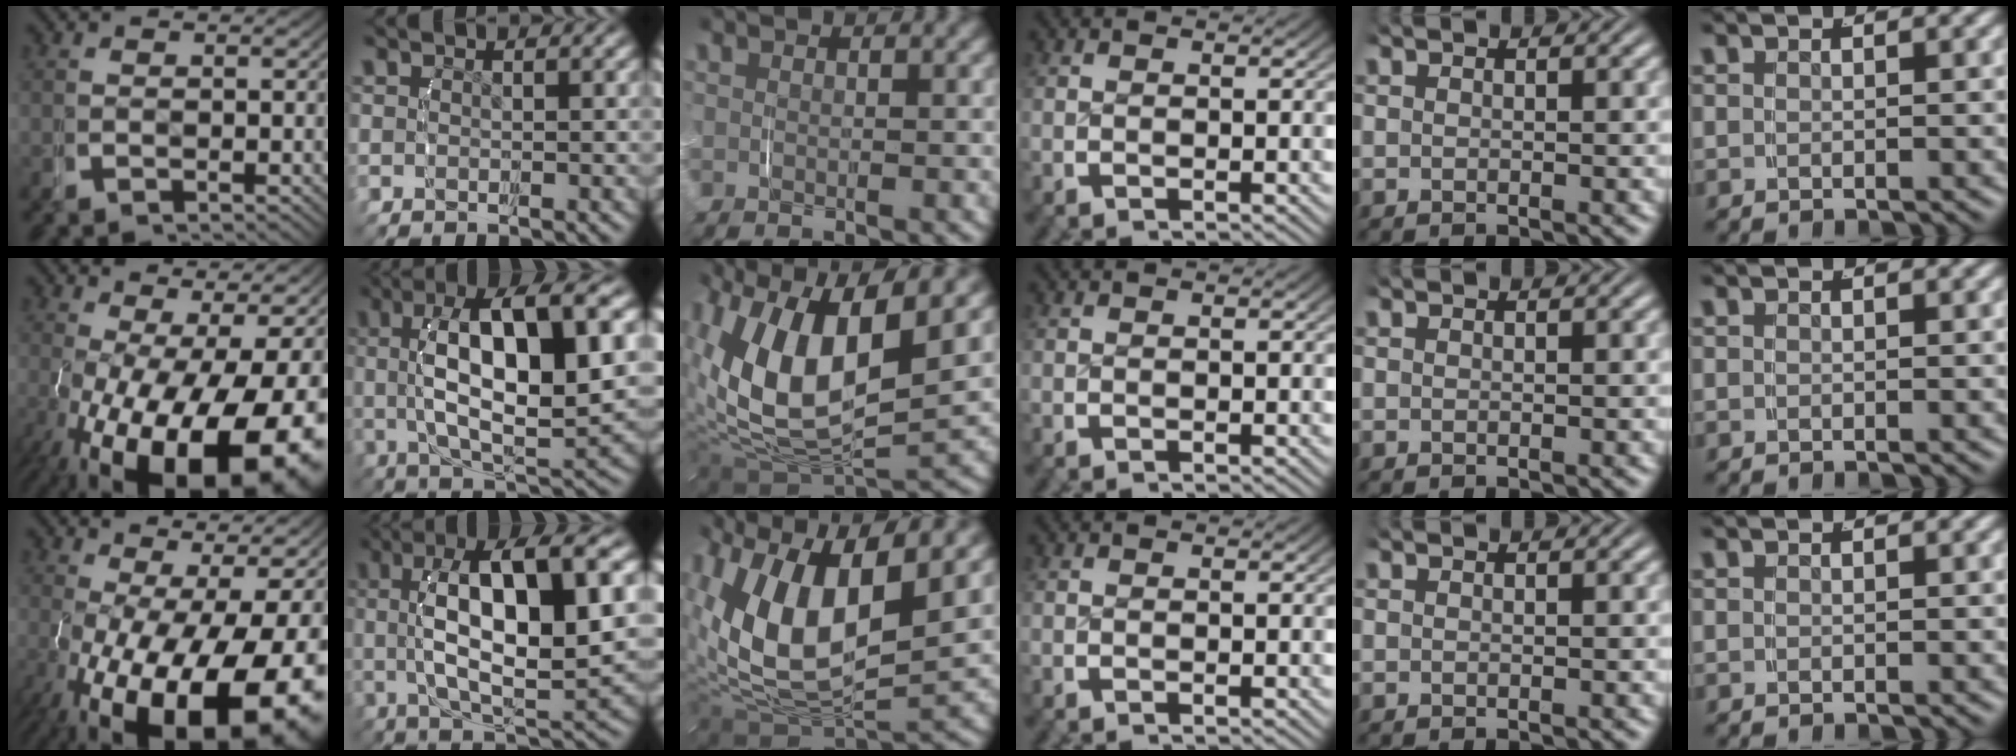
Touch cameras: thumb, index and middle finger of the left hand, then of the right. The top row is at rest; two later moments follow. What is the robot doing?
{"motion": "grasp_and_lifting", "object": "water bottle"}